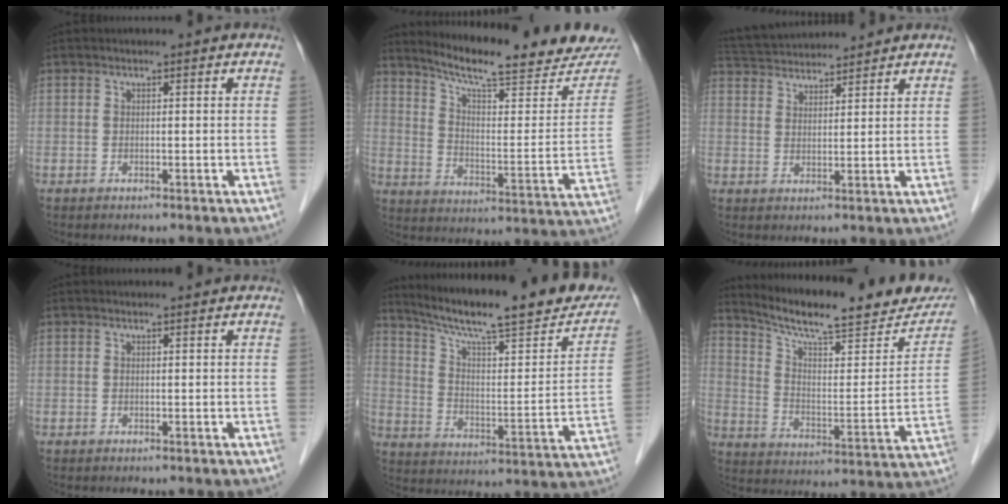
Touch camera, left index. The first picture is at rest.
{"total": 21.5, "force": [19.6, 1.8, 8.6], "torque": [-0.130, -0.064, 0.264]}
{"total": 9.2, "force": [8.9, 0.9, 2.2], "torque": [-0.051, 0.031, 0.148]}
{"total": 0.9, "force": [0.9, 0.0, 0.2], "torque": [-0.007, 0.007, 0.010]}
{"total": 25.1, "force": [20.6, 3.3, 13.9], "torque": [-0.217, -0.027, 0.288]}
{"total": 22.2, "force": [19.1, 3.9, 10.7], "torque": [-0.160, -0.029, 0.266]}